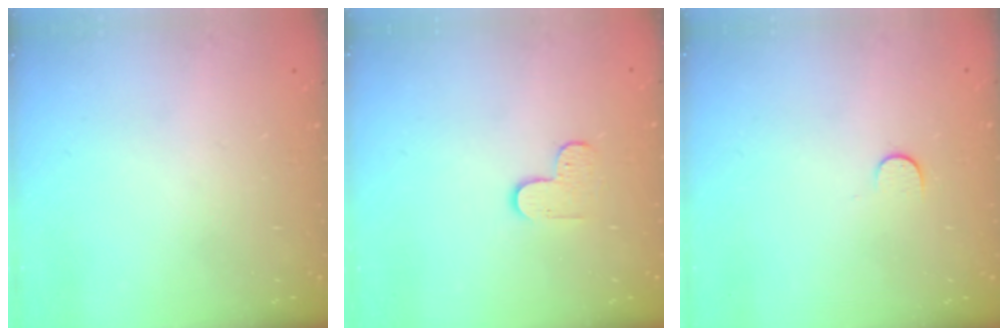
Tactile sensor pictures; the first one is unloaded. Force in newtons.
{"total": 3.7, "press": 3.7, "slide": 0.4}
{"total": 5.0, "press": 5.0, "slide": 0.5}